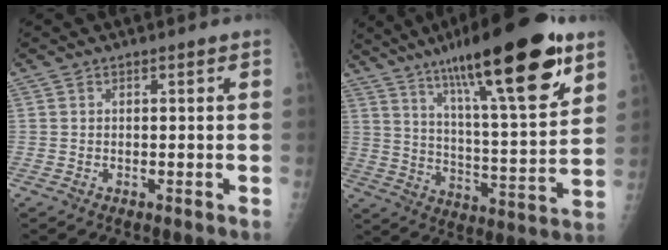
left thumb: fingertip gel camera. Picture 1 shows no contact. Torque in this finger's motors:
{"motor_torque": [1.99, 1.03, 1.72, -1.05, 0.50]}